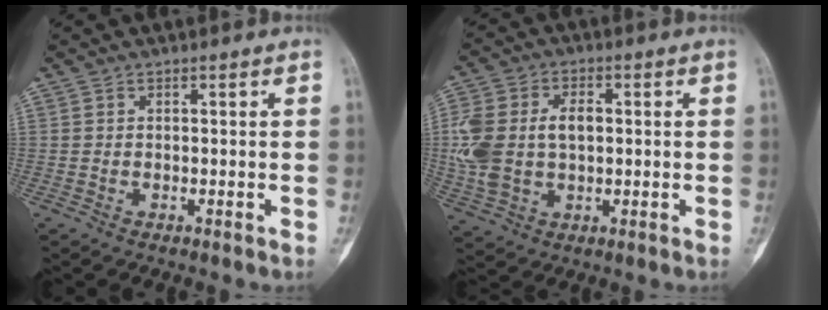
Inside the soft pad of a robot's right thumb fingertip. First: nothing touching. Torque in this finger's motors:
{"motor_torque": [0.17, 0.32, 0.67, 0.62, 0.15]}